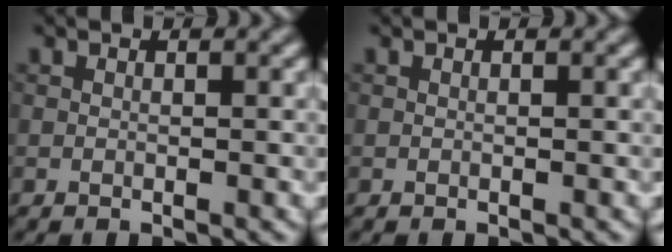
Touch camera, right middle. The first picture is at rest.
{"total": 0.0}